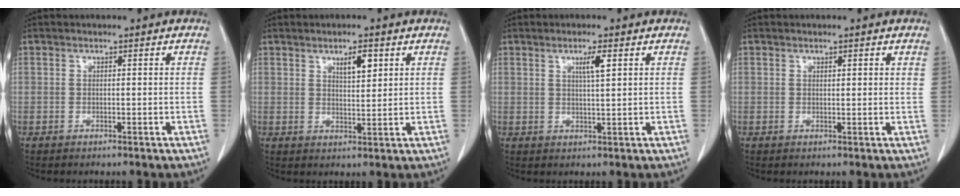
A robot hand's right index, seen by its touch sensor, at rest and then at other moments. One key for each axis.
{"total": 3.9, "fx": 2.0, "fy": 1.0, "fz": 3.2, "tx": -0.054, "ty": -0.003, "tz": 0.036}
{"total": 3.0, "fx": 1.3, "fy": 0.0, "fz": 2.7, "tx": -0.048, "ty": -0.003, "tz": 0.022}
{"total": 1.3, "fx": 0.8, "fy": 0.4, "fz": 0.9, "tx": -0.013, "ty": -0.001, "tz": 0.009}